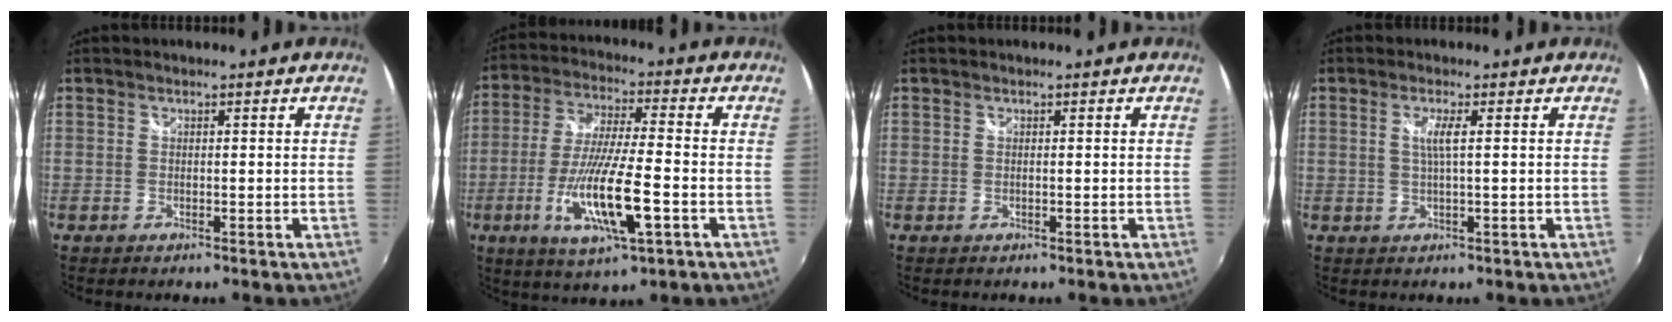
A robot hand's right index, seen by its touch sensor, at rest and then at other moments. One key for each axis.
{"total": 14.7, "fx": -5.0, "fy": 2.4, "fz": 13.6, "tx": -0.272, "ty": -0.024, "tz": -0.089}
{"total": 0.0}
{"total": 2.5, "fx": 0.5, "fy": -0.3, "fz": 2.4, "tx": -0.046, "ty": -0.003, "tz": 0.008}